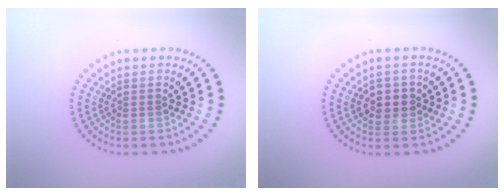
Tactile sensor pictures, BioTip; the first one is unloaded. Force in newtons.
{"total": 2.3, "press": 2.2, "slide": 0.6}